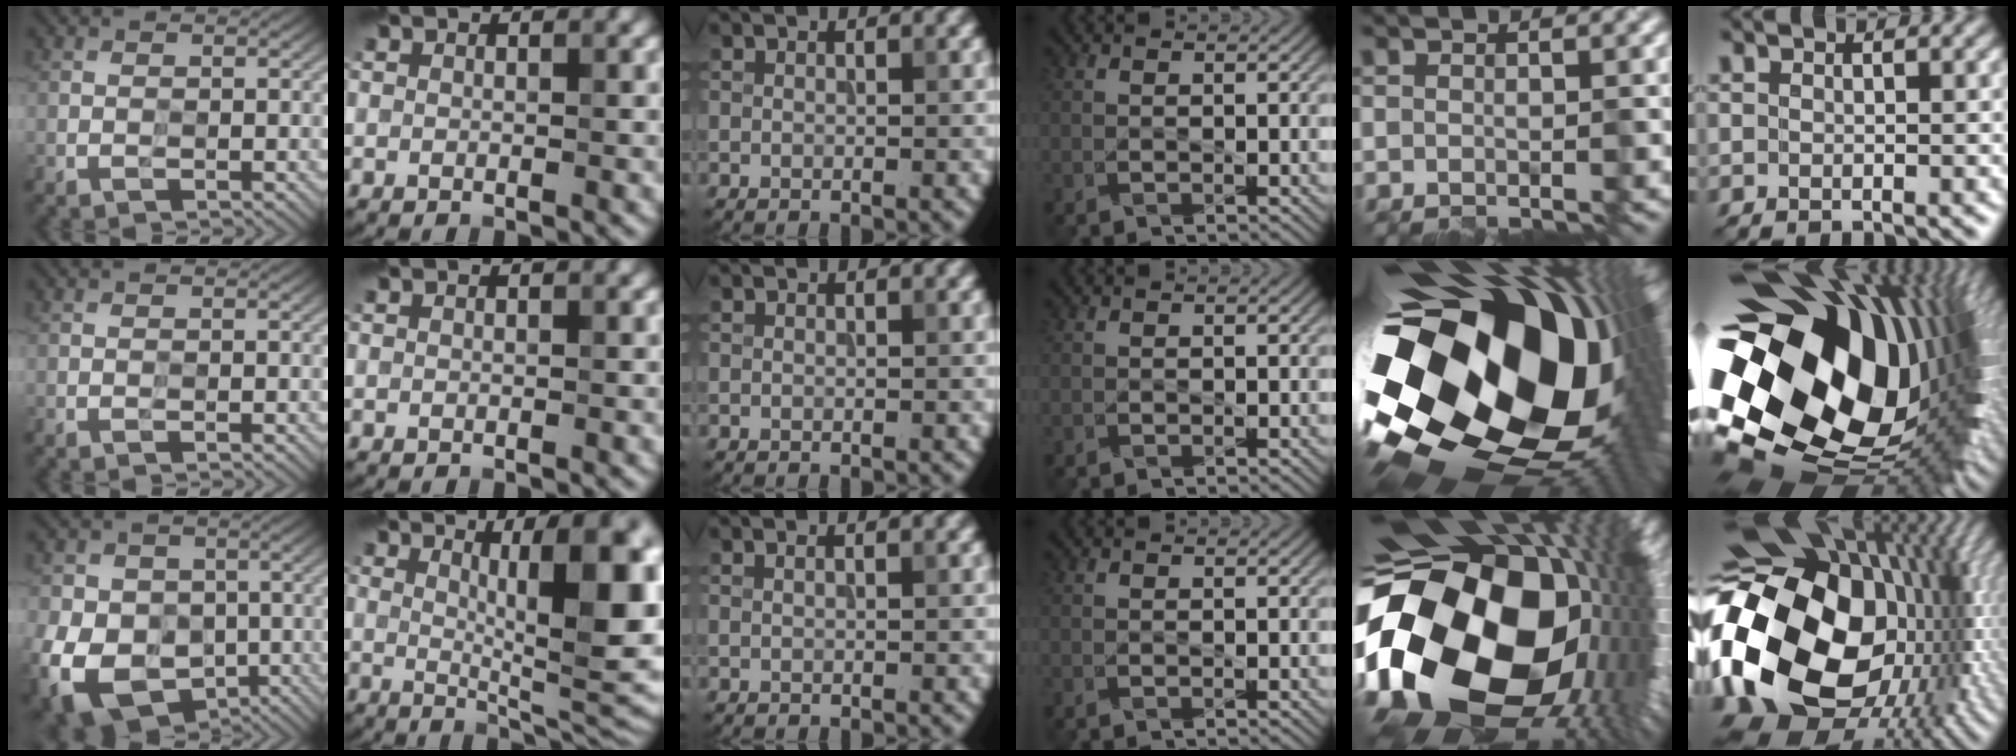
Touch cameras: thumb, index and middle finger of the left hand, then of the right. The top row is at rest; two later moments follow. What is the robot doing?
{"motion": "wipe", "object": "plastic plate"}